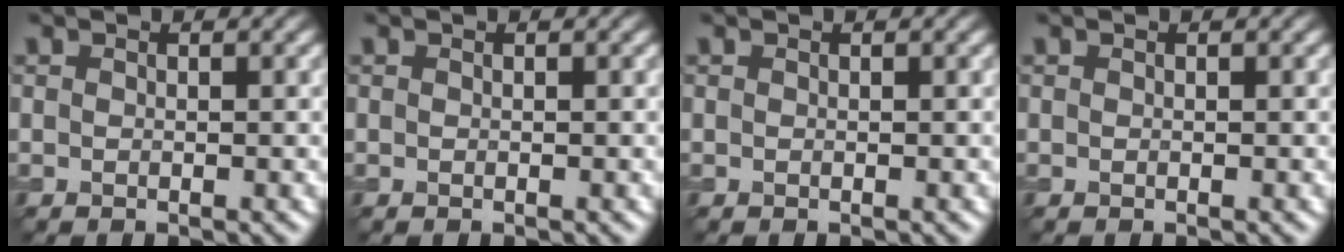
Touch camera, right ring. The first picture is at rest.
{"total": 0.0}
{"total": 0.0}
{"total": 0.0}